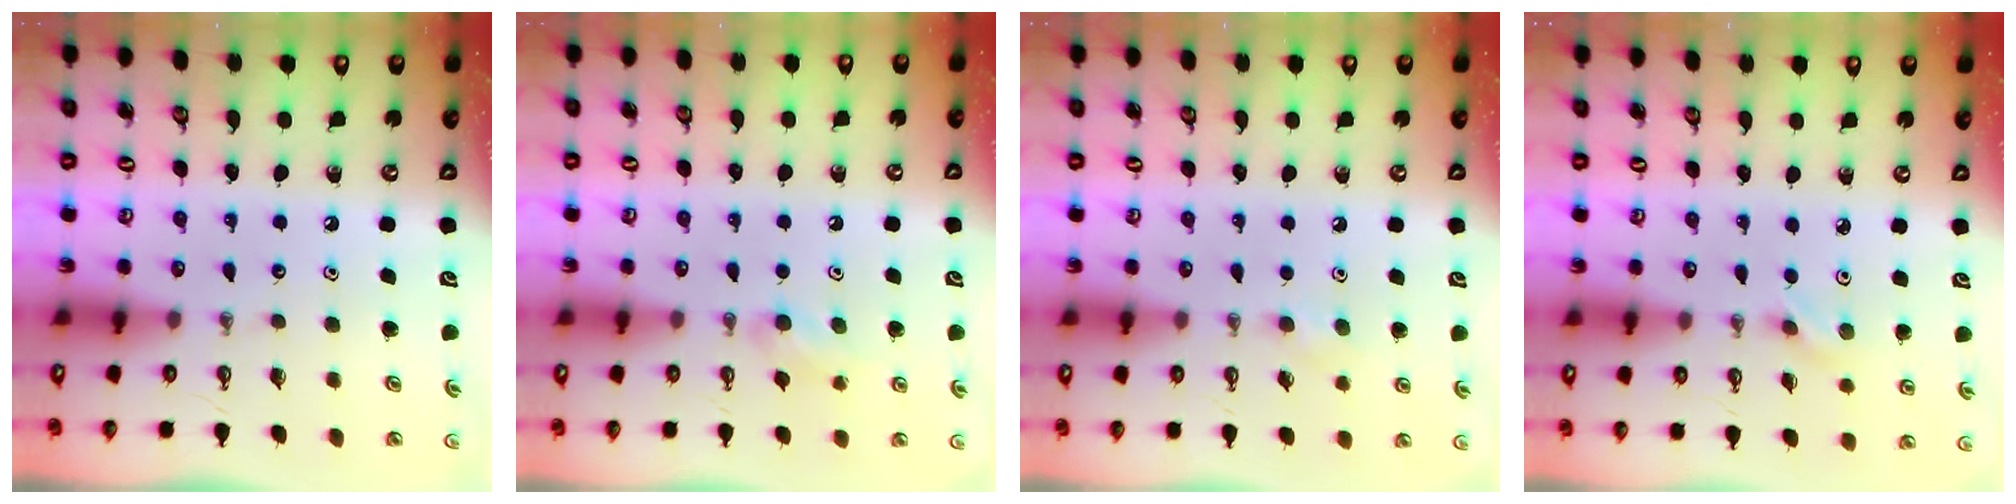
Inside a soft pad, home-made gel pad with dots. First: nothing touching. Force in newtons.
{"total": 6.8, "press": 6.7, "slide": 0.8}
{"total": 5.0, "press": 4.3, "slide": 2.4}
{"total": 2.7, "press": 2.3, "slide": 1.4}